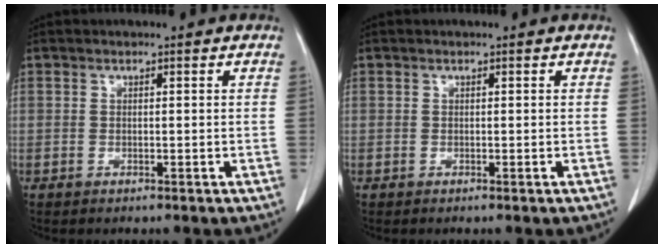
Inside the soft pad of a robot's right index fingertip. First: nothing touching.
{"total": 0.0}